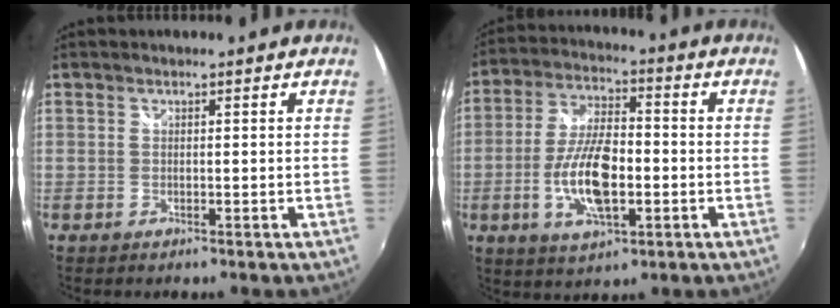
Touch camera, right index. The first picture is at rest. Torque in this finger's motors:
{"motor_torque": [0.40, -0.09, 0.32, 0.08]}